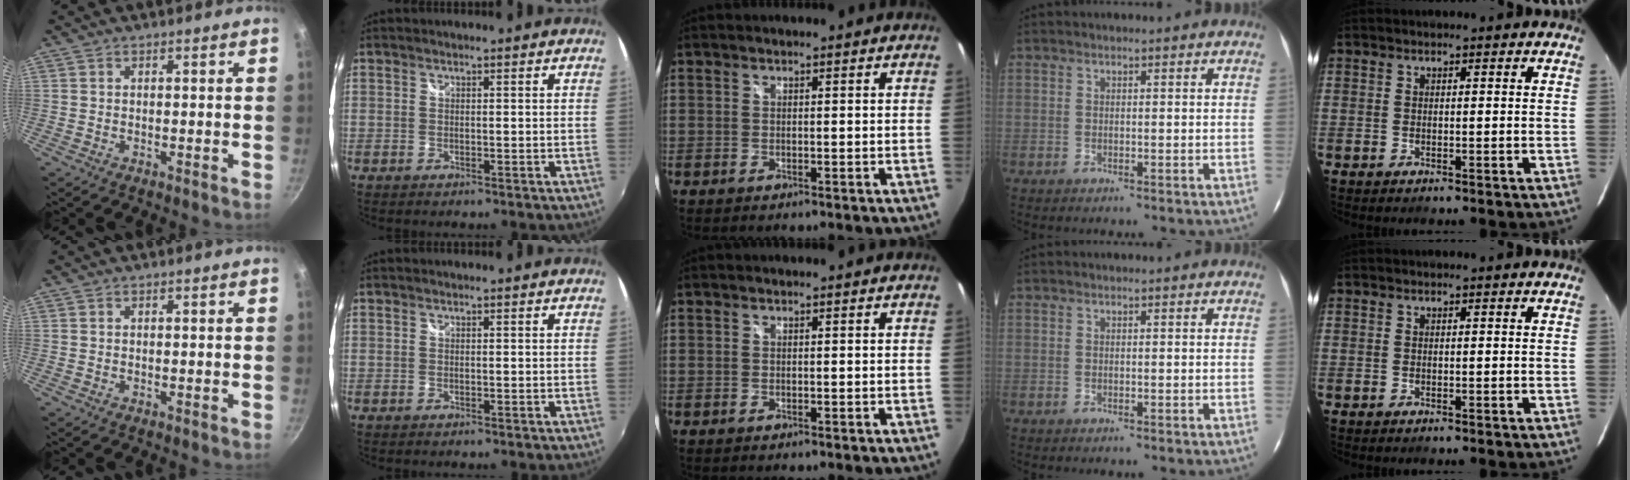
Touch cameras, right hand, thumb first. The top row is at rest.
{}